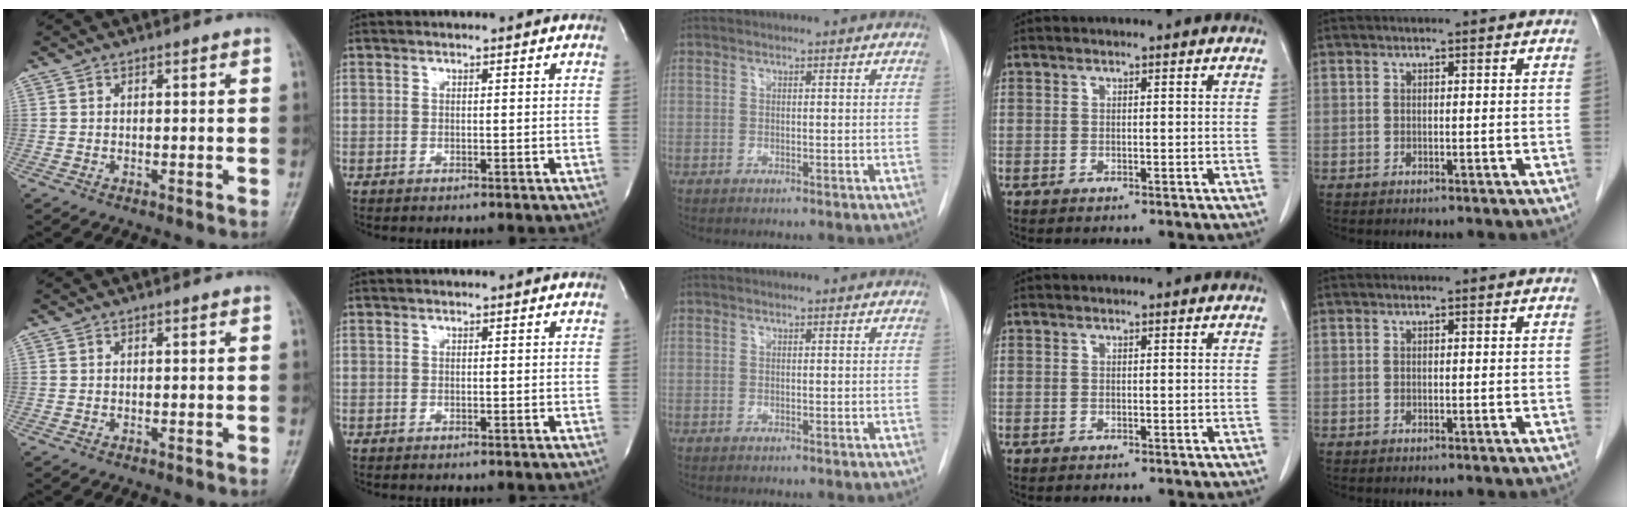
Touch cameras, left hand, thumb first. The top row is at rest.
{}